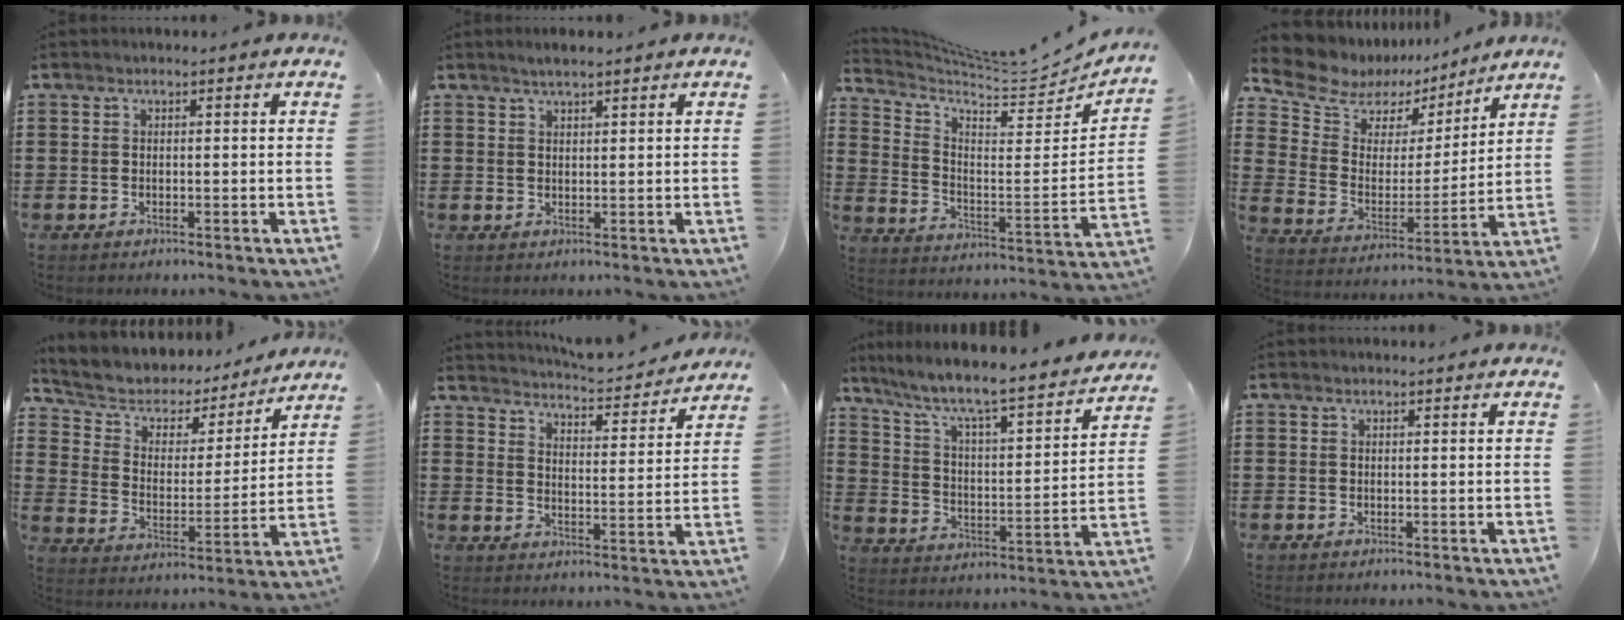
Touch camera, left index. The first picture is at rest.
{"total": 1.7, "force": [1.5, 0.2, 0.9], "torque": [-0.018, 0.004, 0.027]}
{"total": 6.0, "force": [5.6, 0.5, 1.9], "torque": [-0.068, -0.053, 0.093]}
{"total": 8.2, "force": [6.5, 4.8, 1.6], "torque": [-0.078, -0.041, 0.116]}
{"total": 4.9, "force": [3.8, 3.0, 0.8], "torque": [-0.048, -0.026, 0.058]}
{"total": 4.2, "force": [4.2, -0.3, 0.5], "torque": [-0.025, -0.040, 0.066]}
{"total": 6.3, "force": [5.3, 0.3, 3.4], "torque": [-0.090, -0.050, 0.078]}
{"total": 0.0}